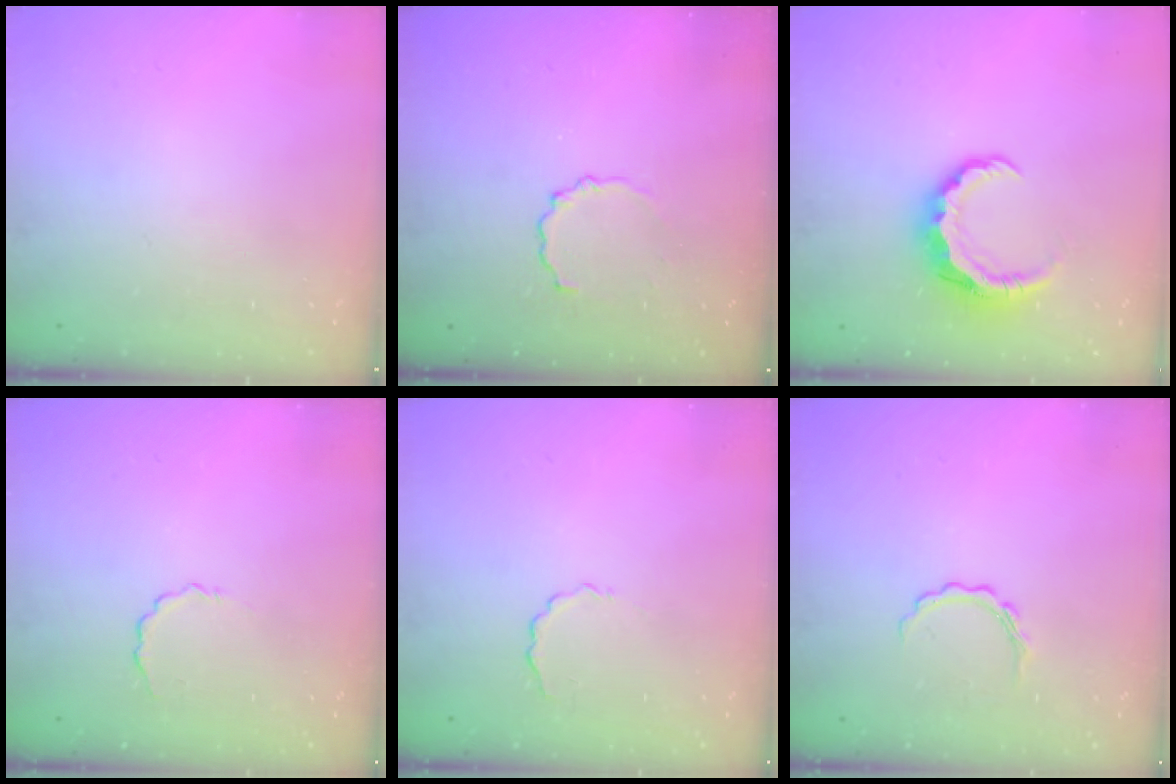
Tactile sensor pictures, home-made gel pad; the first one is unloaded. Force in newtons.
{"total": 3.2, "press": 3.0, "slide": 1.2}
{"total": 7.8, "press": 7.7, "slide": 1.0}
{"total": 2.6, "press": 2.5, "slide": 0.8}
{"total": 2.0, "press": 1.9, "slide": 0.7}
{"total": 4.4, "press": 4.4, "slide": 0.7}